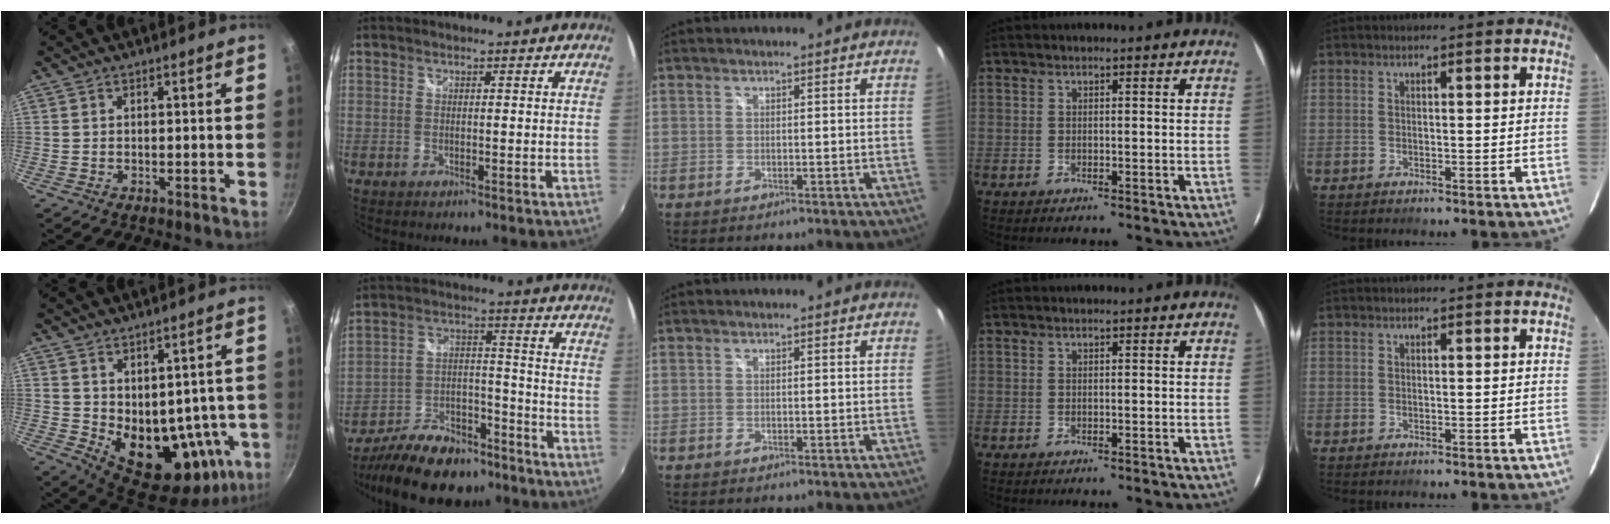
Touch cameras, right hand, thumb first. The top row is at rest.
{"thumb": {"total": 17.8, "force": [-1.0, 11.6, 13.5], "torque": [-0.135, -0.020, 0.018]}, "index": {"total": 19.6, "force": [-14.9, 9.1, 8.9], "torque": [-0.179, 0.019, -0.219]}}